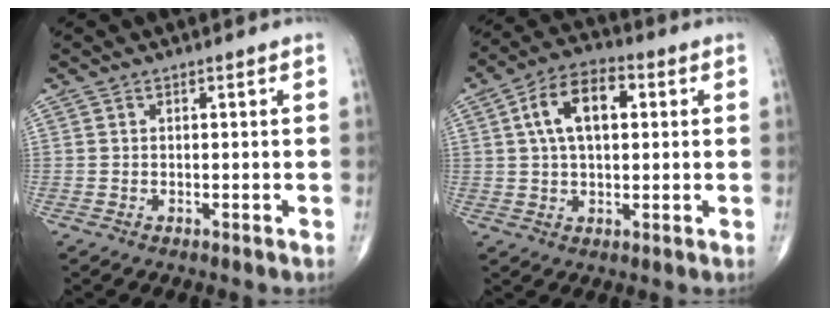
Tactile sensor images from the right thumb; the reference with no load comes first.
{"total": 11.0, "force": [2.6, 6.1, 8.8], "torque": [-0.147, 0.020, 0.038]}